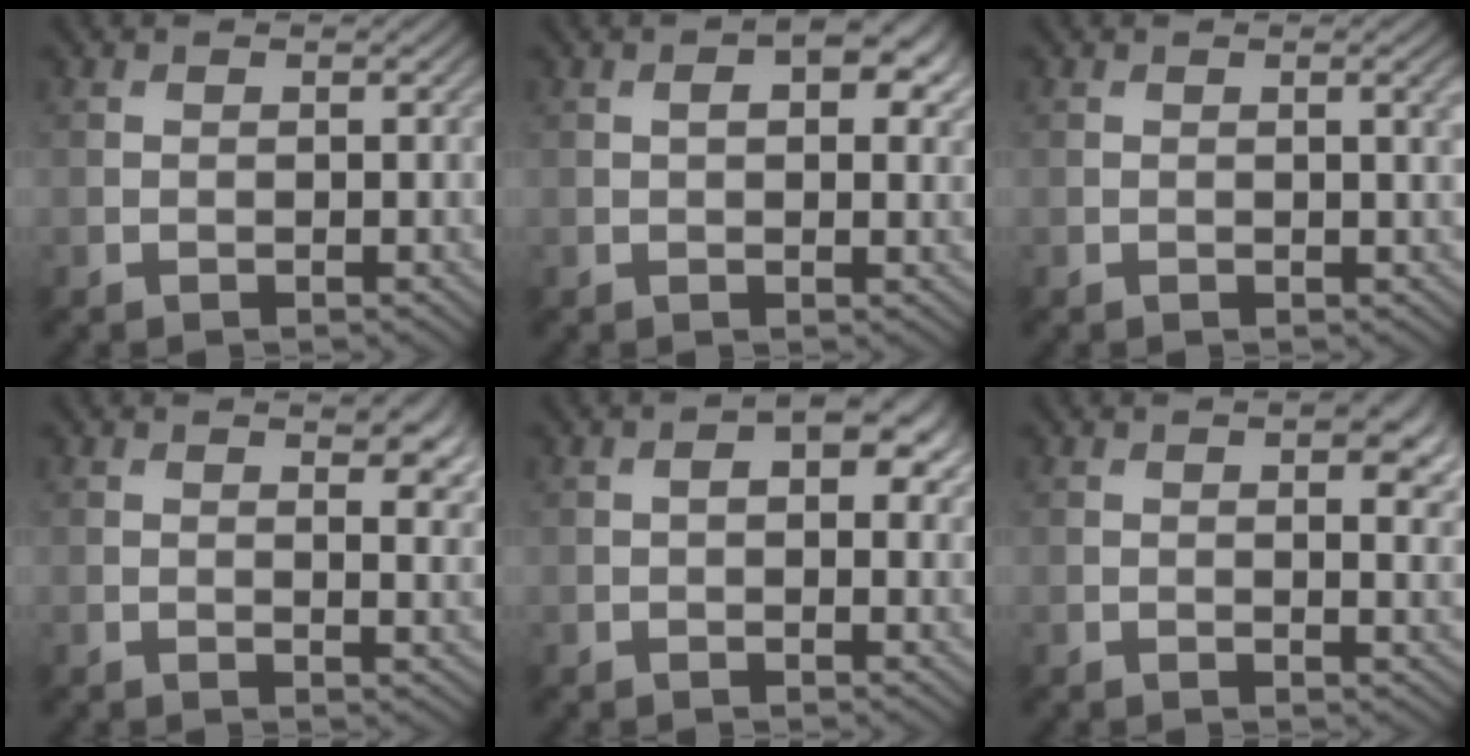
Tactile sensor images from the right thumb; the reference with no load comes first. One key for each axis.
{"total": 5.2, "fx": 1.8, "fy": 2.5, "fz": 4.2, "tx": -0.063, "ty": 0.001, "tz": 0.025}
{"total": 1.9, "fx": 0.5, "fy": 0.3, "fz": 1.8, "tx": -0.024, "ty": 0.003, "tz": 0.006}
{"total": 4.2, "fx": 2.1, "fy": 1.4, "fz": 3.4, "tx": -0.054, "ty": 0.002, "tz": 0.033}
{"total": 4.9, "fx": 1.3, "fy": 2.5, "fz": 4.0, "tx": -0.060, "ty": 0.001, "tz": 0.018}
{"total": 4.5, "fx": 1.7, "fy": 1.6, "fz": 3.9, "tx": -0.055, "ty": 0.000, "tz": 0.027}